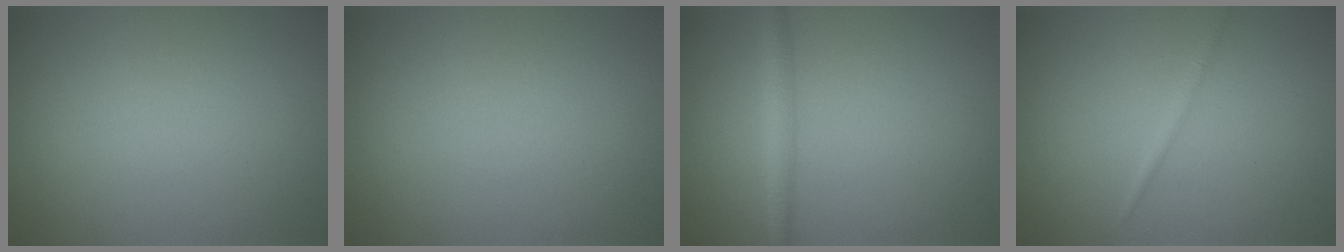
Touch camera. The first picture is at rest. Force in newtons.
{"total": 0.0}
{"total": 2.2, "press": 2.2, "slide": 0.1}
{"total": 0.8, "press": 0.8, "slide": 0.0}